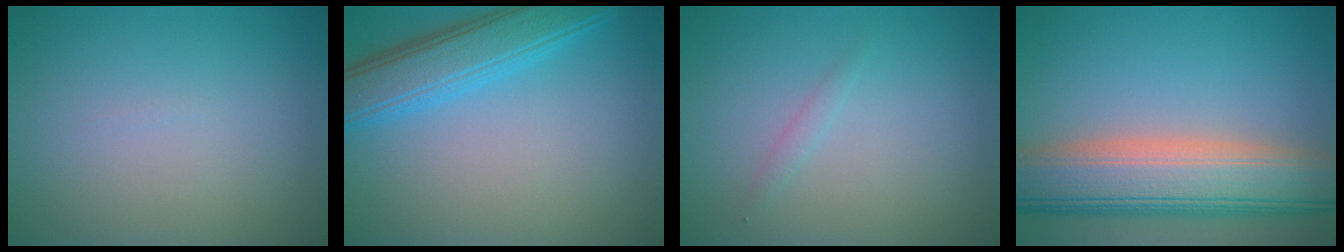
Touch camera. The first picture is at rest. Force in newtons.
{"total": 5.5, "press": 5.5, "slide": 0.1}
{"total": 0.8, "press": 0.8, "slide": 0.0}
{"total": 10.0, "press": 10.0, "slide": 1.0}